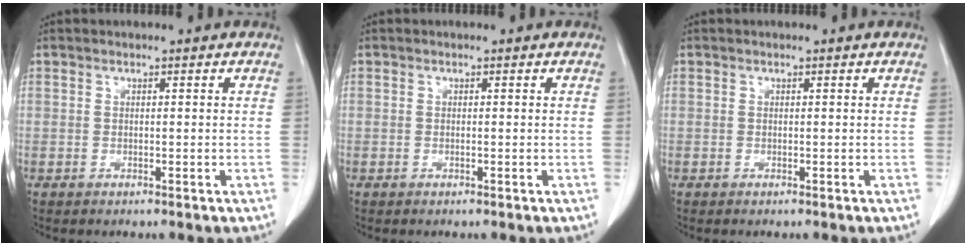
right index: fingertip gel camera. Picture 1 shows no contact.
{"total": 0.0}
{"total": 0.0}